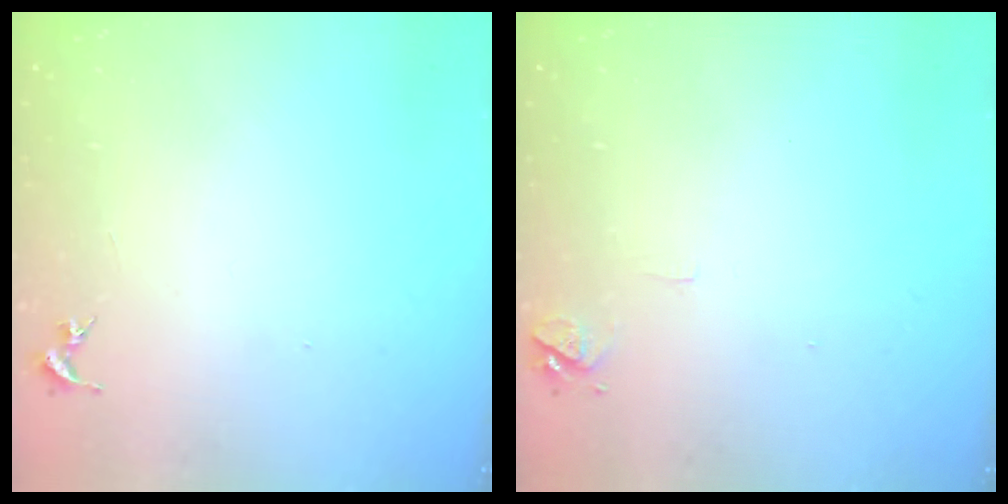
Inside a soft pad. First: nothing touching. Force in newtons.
{"total": 6.3, "press": 6.3, "slide": 0.7}